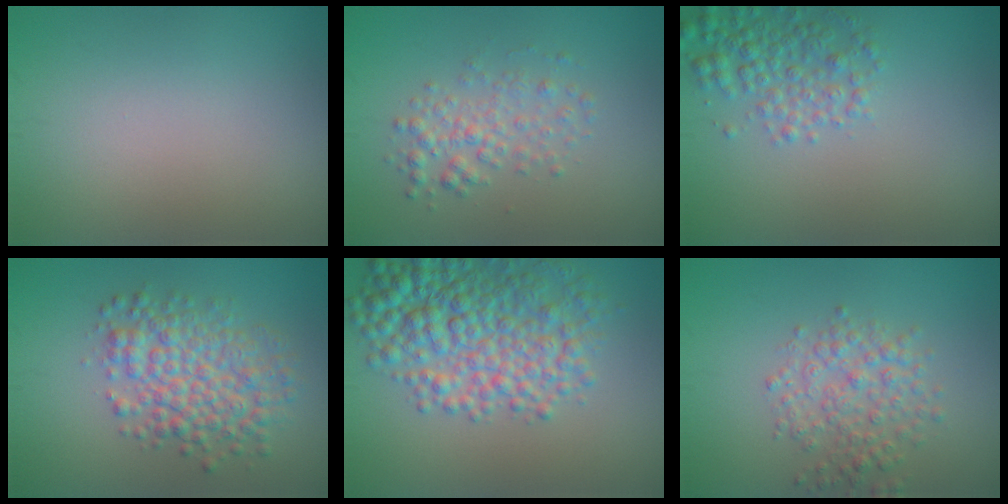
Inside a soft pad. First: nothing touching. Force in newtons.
{"total": 2.5, "press": 2.5, "slide": 0.0}
{"total": 3.3, "press": 3.3, "slide": 0.1}
{"total": 5.7, "press": 5.7, "slide": 0.1}
{"total": 7.7, "press": 7.7, "slide": 0.2}
{"total": 3.5, "press": 3.5, "slide": 0.1}